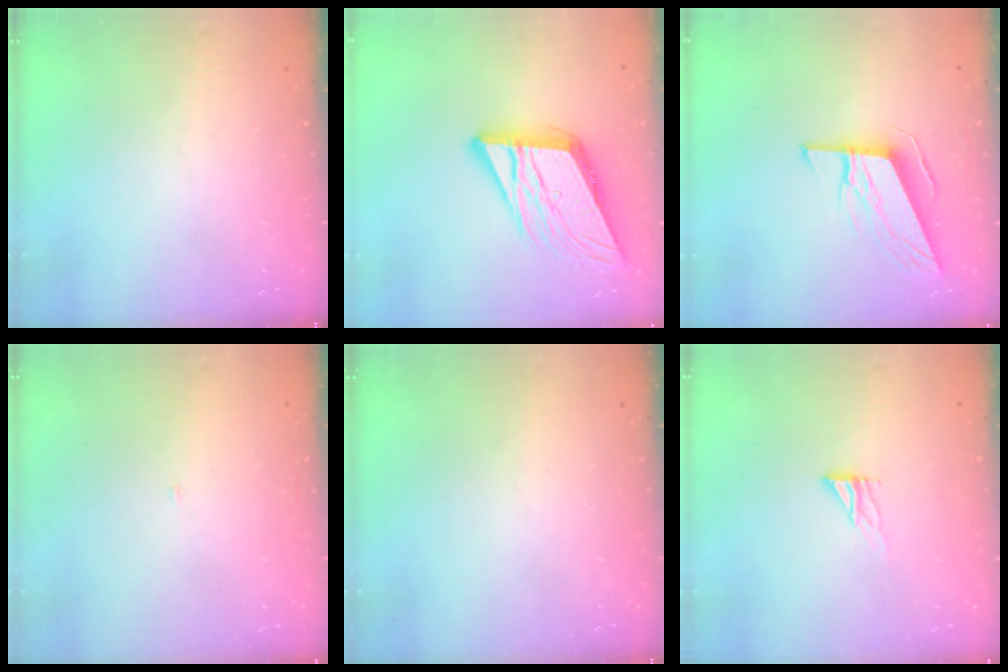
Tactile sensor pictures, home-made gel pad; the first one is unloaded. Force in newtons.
{"total": 15.2, "press": 15.0, "slide": 2.6}
{"total": 10.3, "press": 10.0, "slide": 2.8}
{"total": 2.0, "press": 2.0, "slide": 0.2}
{"total": 0.0}
{"total": 6.3, "press": 6.3, "slide": 0.6}